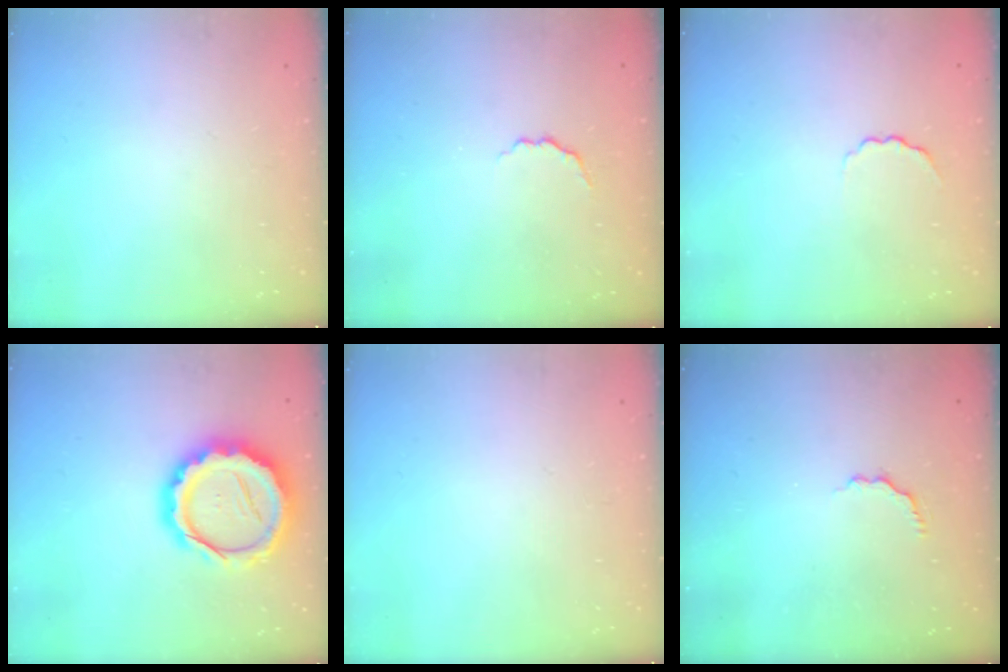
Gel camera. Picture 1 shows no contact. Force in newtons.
{"total": 2.7, "press": 2.6, "slide": 0.9}
{"total": 2.5, "press": 2.4, "slide": 0.6}
{"total": 20.2, "press": 19.8, "slide": 3.7}
{"total": 0.0}
{"total": 2.5, "press": 2.3, "slide": 1.0}